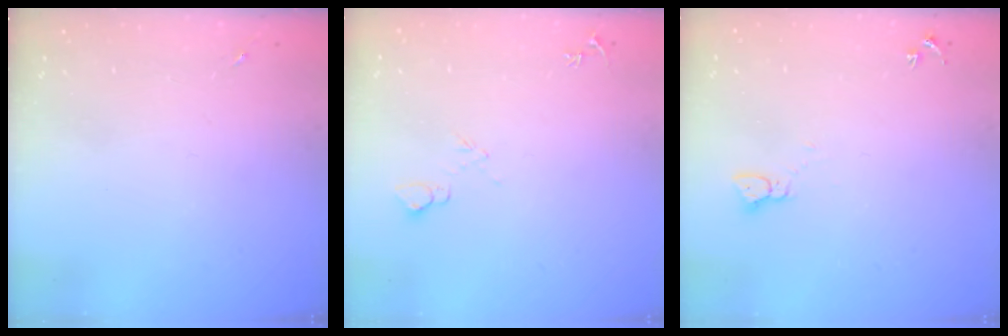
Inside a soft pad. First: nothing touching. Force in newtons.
{"total": 6.7, "press": 6.7, "slide": 0.8}
{"total": 2.3, "press": 2.3, "slide": 0.3}